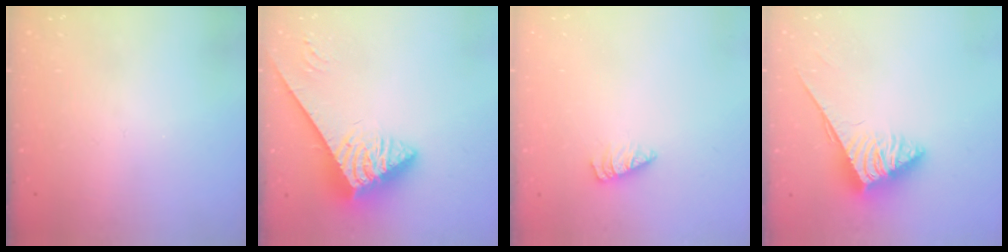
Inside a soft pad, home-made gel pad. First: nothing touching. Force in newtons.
{"total": 4.8, "press": 4.8, "slide": 0.5}
{"total": 1.1, "press": 1.1, "slide": 0.1}
{"total": 3.8, "press": 3.8, "slide": 0.6}